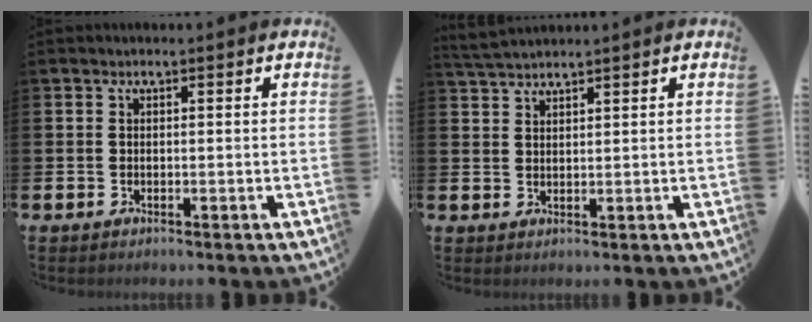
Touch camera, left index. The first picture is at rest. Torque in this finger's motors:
{"motor_torque": [0.63, -0.86, 0.04, 0.04]}